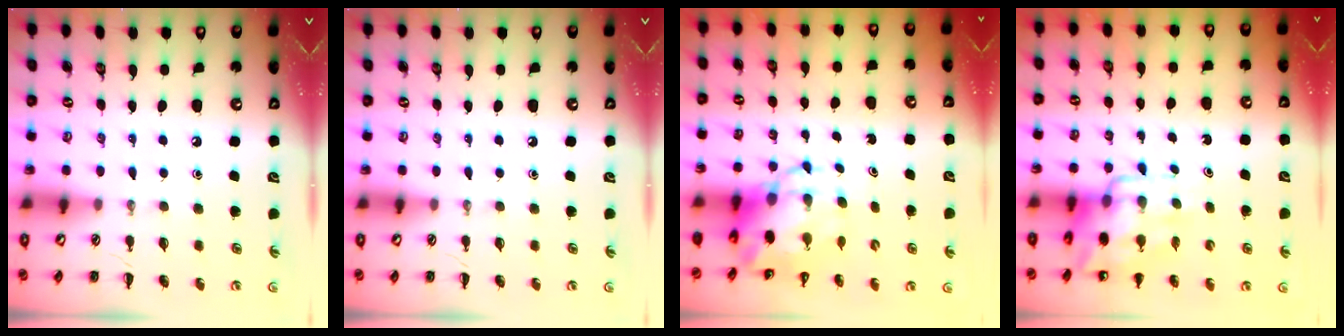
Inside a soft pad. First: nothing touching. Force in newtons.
{"total": 0.0}
{"total": 7.1, "press": 6.8, "slide": 1.9}
{"total": 12.1, "press": 11.7, "slide": 3.1}